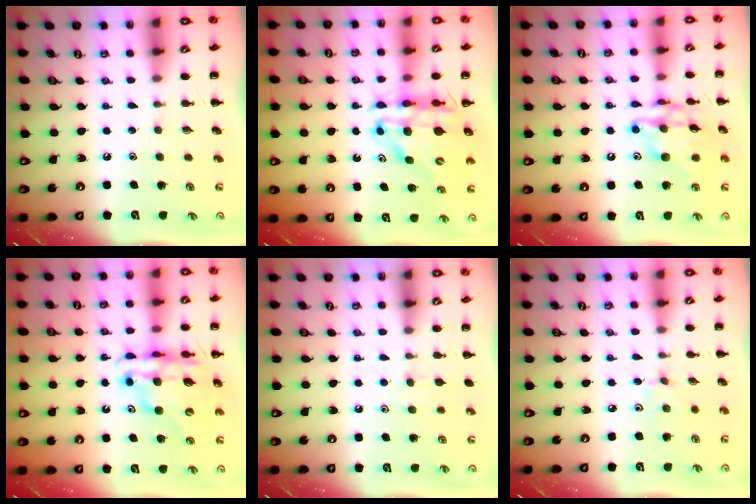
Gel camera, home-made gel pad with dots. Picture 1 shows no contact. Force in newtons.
{"total": 13.6, "press": 13.1, "slide": 3.6}
{"total": 14.6, "press": 14.5, "slide": 1.4}
{"total": 15.3, "press": 14.8, "slide": 4.1}
{"total": 3.3, "press": 3.0, "slide": 1.3}
{"total": 1.9, "press": 1.8, "slide": 0.7}